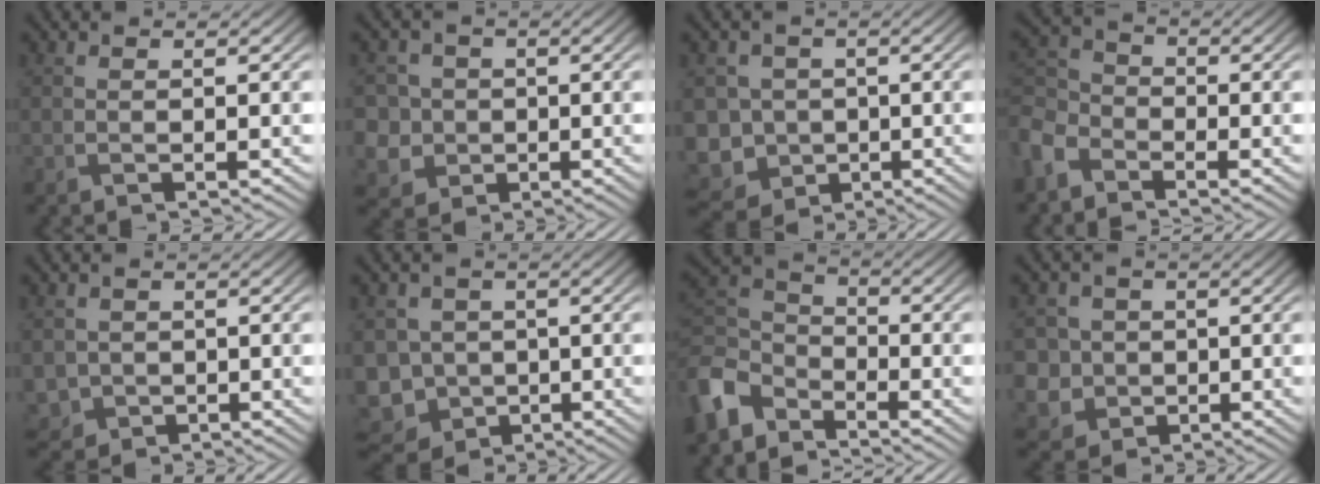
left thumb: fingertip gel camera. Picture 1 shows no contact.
{"total": 6.3, "force": [-0.2, 6.1, 1.6], "torque": [-0.068, 0.010, -0.025]}
{"total": 9.2, "force": [-3.1, 8.2, 3.0], "torque": [-0.092, -0.024, -0.075]}
{"total": 5.8, "force": [-3.9, 3.6, 2.3], "torque": [-0.070, -0.001, -0.100]}
{"total": 3.1, "force": [-0.4, 3.0, 0.7], "torque": [-0.031, -0.014, -0.011]}
{"total": 10.3, "force": [-3.2, 9.1, 3.7], "torque": [-0.116, -0.029, -0.071]}
{"total": 6.7, "force": [-4.8, 3.9, 2.5], "torque": [-0.070, -0.004, -0.121]}
{"total": 5.6, "force": [-0.3, 5.5, 1.3], "torque": [-0.050, -0.004, -0.025]}